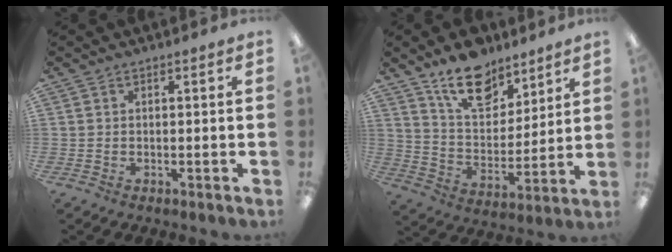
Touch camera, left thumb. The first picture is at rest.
{"total": 15.6, "force": [11.8, 7.9, 6.6], "torque": [-0.099, -0.072, 0.213]}